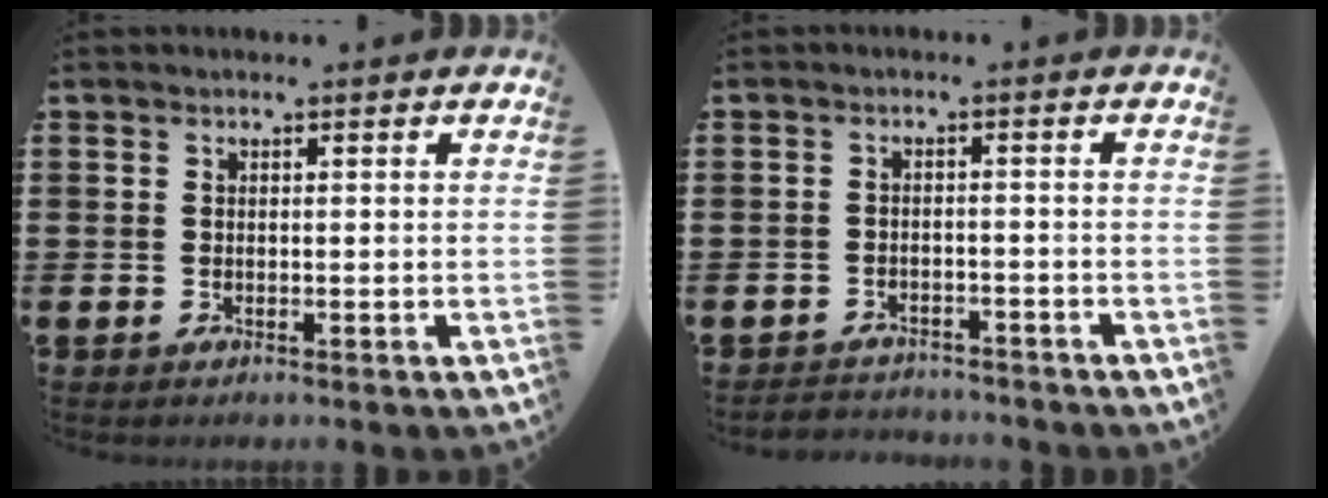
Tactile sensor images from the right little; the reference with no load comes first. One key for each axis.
{"total": 2.0, "fx": -2.0, "fy": 0.2, "fz": -0.3, "tx": -0.002, "ty": 0.002, "tz": -0.045}